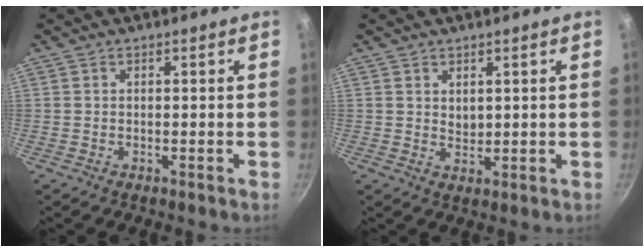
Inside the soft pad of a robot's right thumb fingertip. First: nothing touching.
{"total": 2.1, "force": [1.1, 1.4, 1.2], "torque": [-0.014, -0.011, 0.021]}